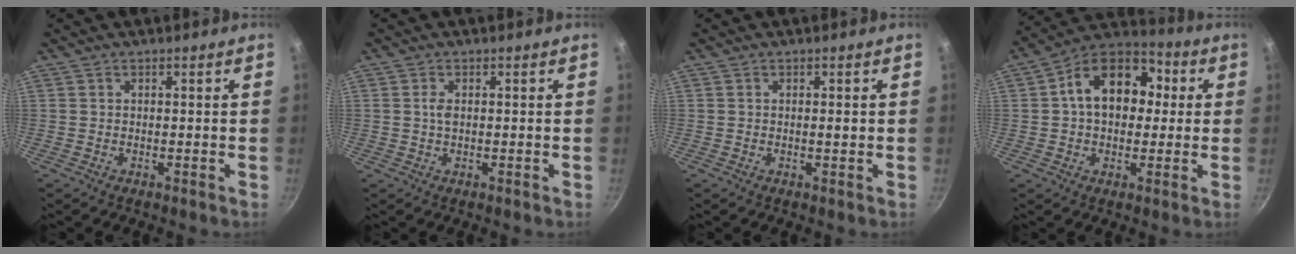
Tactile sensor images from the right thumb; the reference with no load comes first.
{"total": 1.6, "force": [0.2, 0.9, 1.4], "torque": [-0.027, 0.002, 0.004]}
{"total": 0.8, "force": [0.1, 0.3, 0.8], "torque": [-0.012, 0.001, 0.001]}
{"total": 15.9, "force": [2.4, 11.3, 11.0], "torque": [-0.132, 0.032, 0.017]}